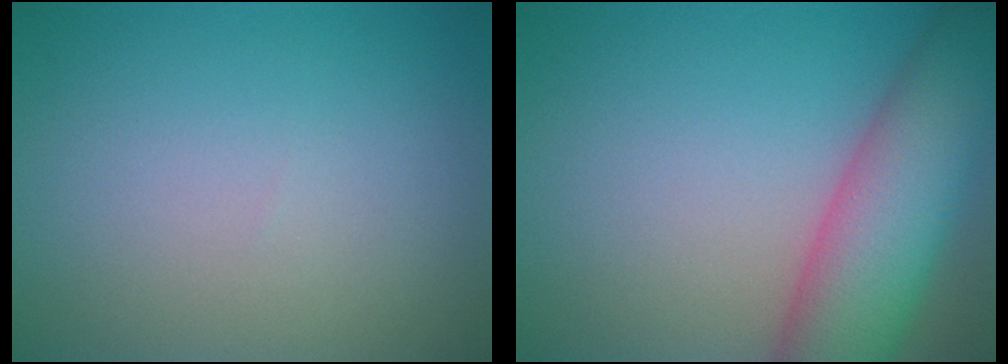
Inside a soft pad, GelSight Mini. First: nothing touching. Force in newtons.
{"total": 9.0, "press": 9.0, "slide": 0.5}